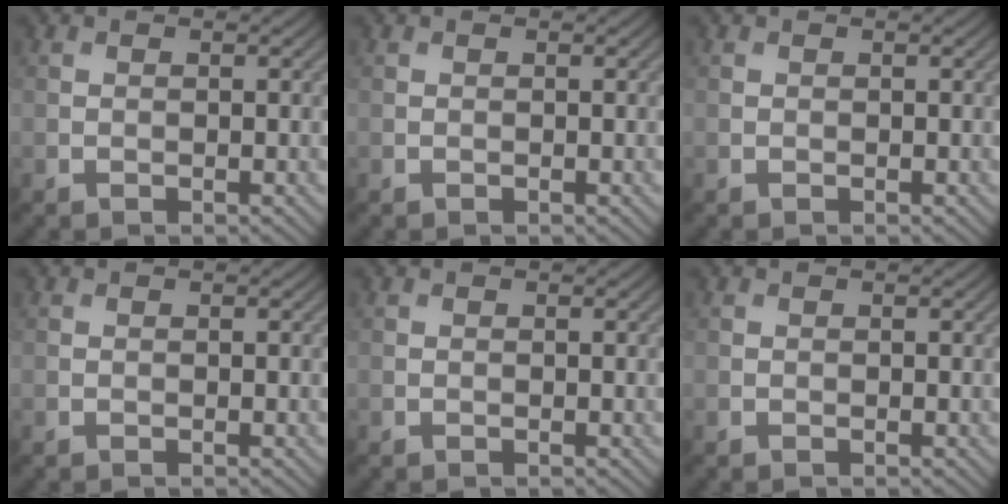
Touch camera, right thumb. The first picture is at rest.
{"total": 0.0}
{"total": 0.0}
{"total": 0.0}
{"total": 0.0}
{"total": 0.0}